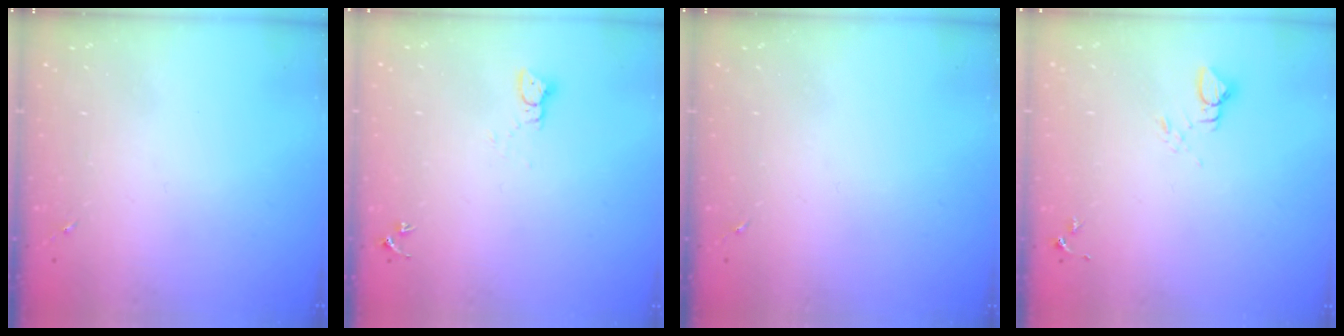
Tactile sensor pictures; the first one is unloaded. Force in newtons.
{"total": 3.3, "press": 3.3, "slide": 0.1}
{"total": 0.0}
{"total": 3.4, "press": 3.4, "slide": 0.2}